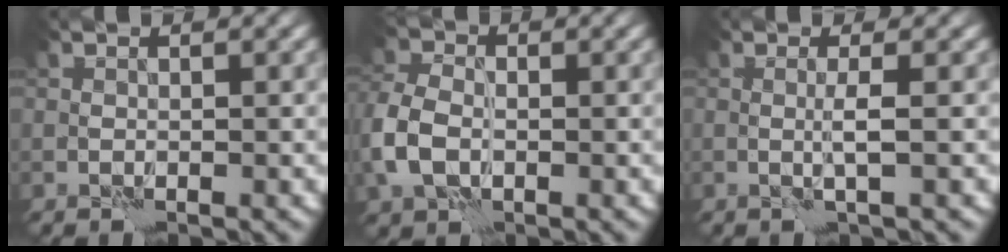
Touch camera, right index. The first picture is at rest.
{"total": 4.7, "force": [-1.0, 3.4, 3.1], "torque": [-0.079, 0.001, -0.030]}
{"total": 1.3, "force": [0.3, -0.3, 1.2], "torque": [-0.024, -0.004, 0.003]}